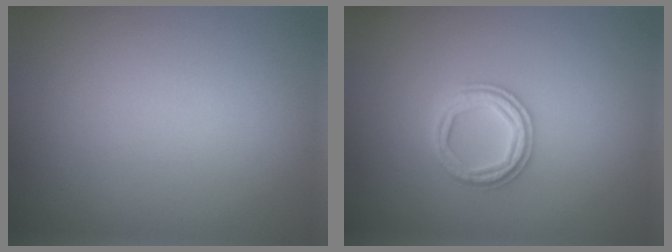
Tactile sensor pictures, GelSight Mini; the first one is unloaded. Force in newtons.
{"total": 2.6, "press": 2.6, "slide": 0.5}